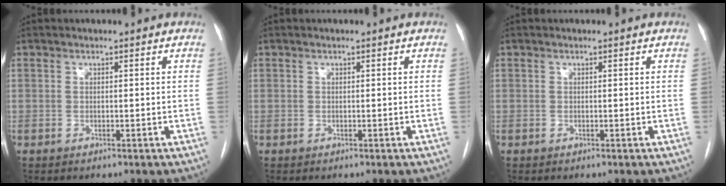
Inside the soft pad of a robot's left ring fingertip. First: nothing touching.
{"total": 0.0}
{"total": 0.0}